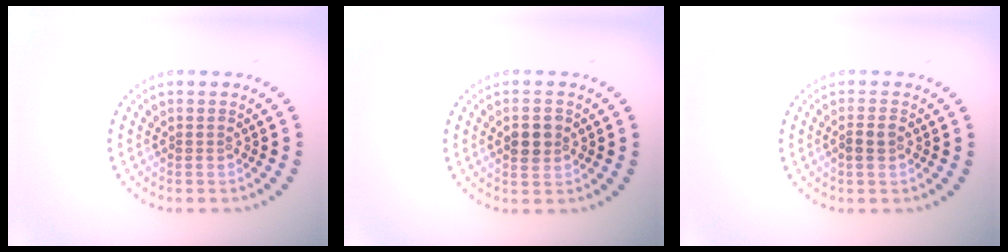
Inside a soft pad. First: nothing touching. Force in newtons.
{"total": 2.8, "press": 2.8, "slide": 0.2}
{"total": 1.6, "press": 1.4, "slide": 0.7}